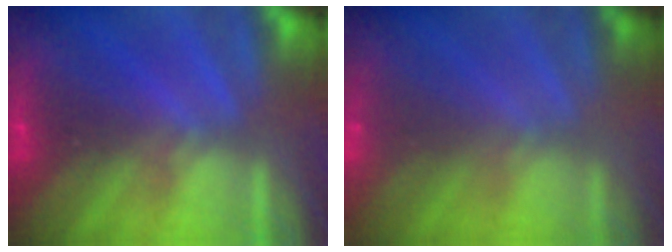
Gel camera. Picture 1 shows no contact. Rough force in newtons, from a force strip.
{"total": 2.9}